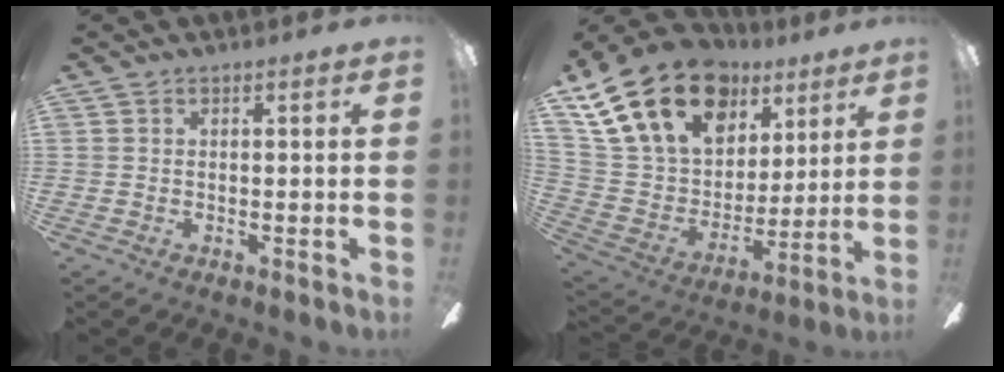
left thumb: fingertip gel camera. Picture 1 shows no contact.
{"total": 24.2, "force": [13.8, 15.3, 12.8], "torque": [-0.261, -0.066, 0.259]}